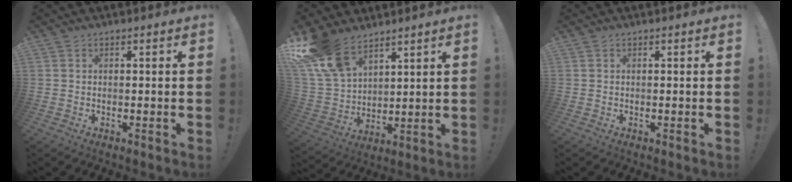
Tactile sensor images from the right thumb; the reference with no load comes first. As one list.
[{"total": 15.1, "force": [10.7, 8.1, 6.8], "torque": [-0.150, -0.063, 0.207]}, {"total": 0.0}]